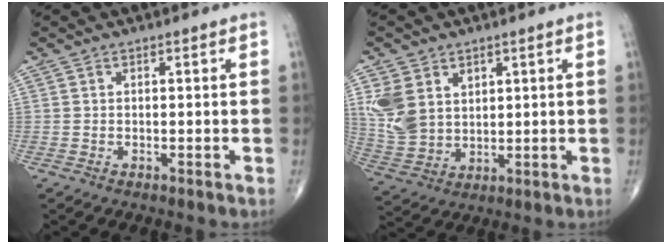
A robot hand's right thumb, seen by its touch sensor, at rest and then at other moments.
{"total": 9.7, "force": [3.4, 7.2, 5.5], "torque": [-0.100, -0.012, 0.084]}